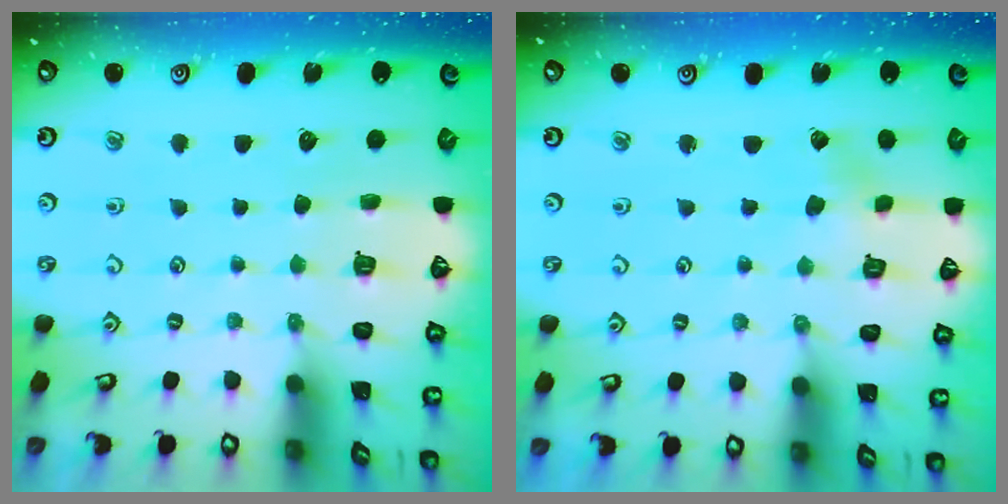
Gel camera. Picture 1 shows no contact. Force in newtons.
{"total": 1.5, "press": 1.4, "slide": 0.2}